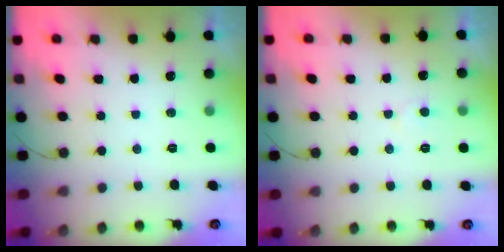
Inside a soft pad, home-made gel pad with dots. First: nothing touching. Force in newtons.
{"total": 3.6, "press": 3.6, "slide": 0.3}